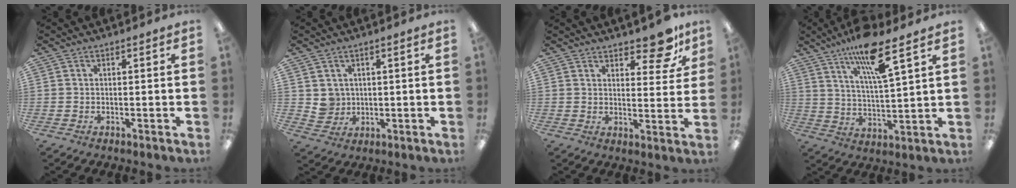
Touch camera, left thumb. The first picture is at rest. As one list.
[{"total": 3.9, "force": [1.6, 3.5, 0.2], "torque": [-0.009, -0.003, 0.031]}, {"total": 9.0, "force": [7.1, 3.4, 4.4], "torque": [-0.040, -0.048, 0.120]}, {"total": 13.4, "force": [8.9, 2.7, 9.6], "torque": [-0.174, -0.040, 0.149]}]